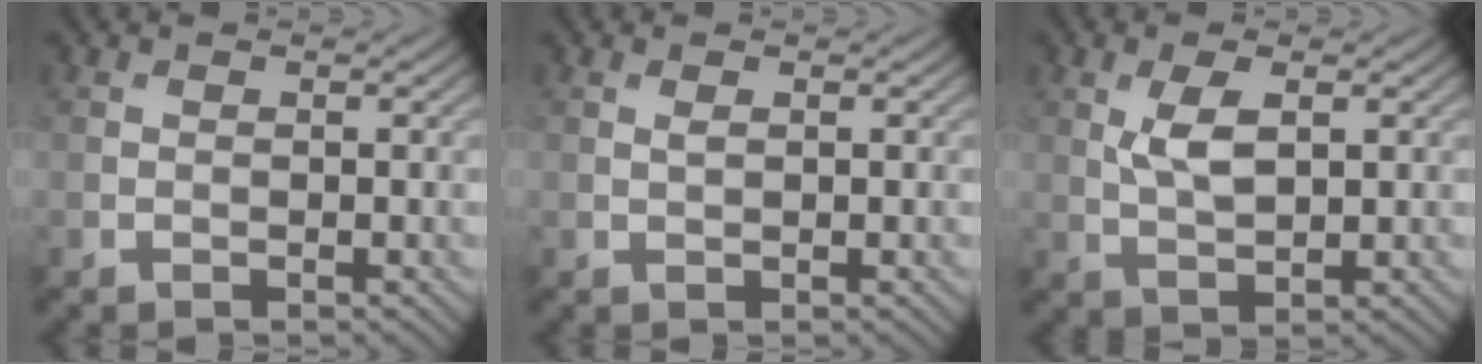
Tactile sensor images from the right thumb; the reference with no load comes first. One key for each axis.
{"total": 0.7, "fx": 0.3, "fy": 0.2, "fz": 0.6, "tx": -0.016, "ty": 0.001, "tz": 0.007}
{"total": 4.2, "fx": 1.1, "fy": 1.7, "fz": 3.6, "tx": -0.083, "ty": -0.001, "tz": 0.025}